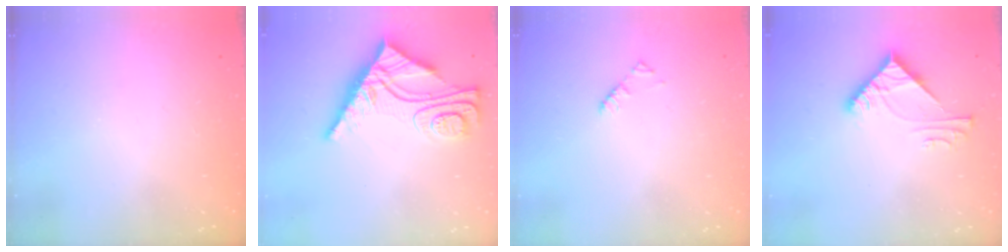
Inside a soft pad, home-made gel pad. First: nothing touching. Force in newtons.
{"total": 12.9, "press": 12.8, "slide": 1.3}
{"total": 1.9, "press": 1.9, "slide": 0.3}
{"total": 6.6, "press": 6.6, "slide": 0.5}